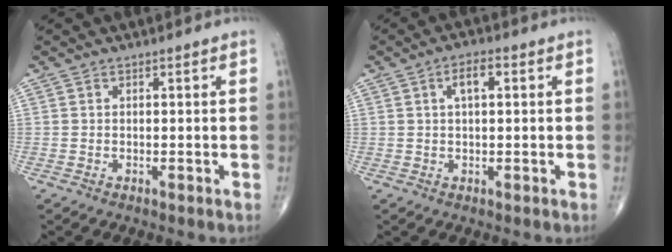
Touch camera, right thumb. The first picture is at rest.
{"total": 3.9, "force": [1.1, 1.6, 3.4], "torque": [-0.055, 0.008, 0.016]}